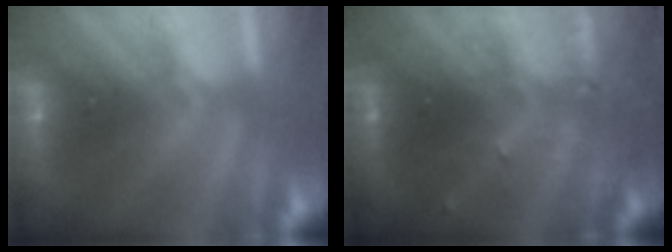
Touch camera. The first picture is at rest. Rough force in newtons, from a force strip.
{"total": 3.3}